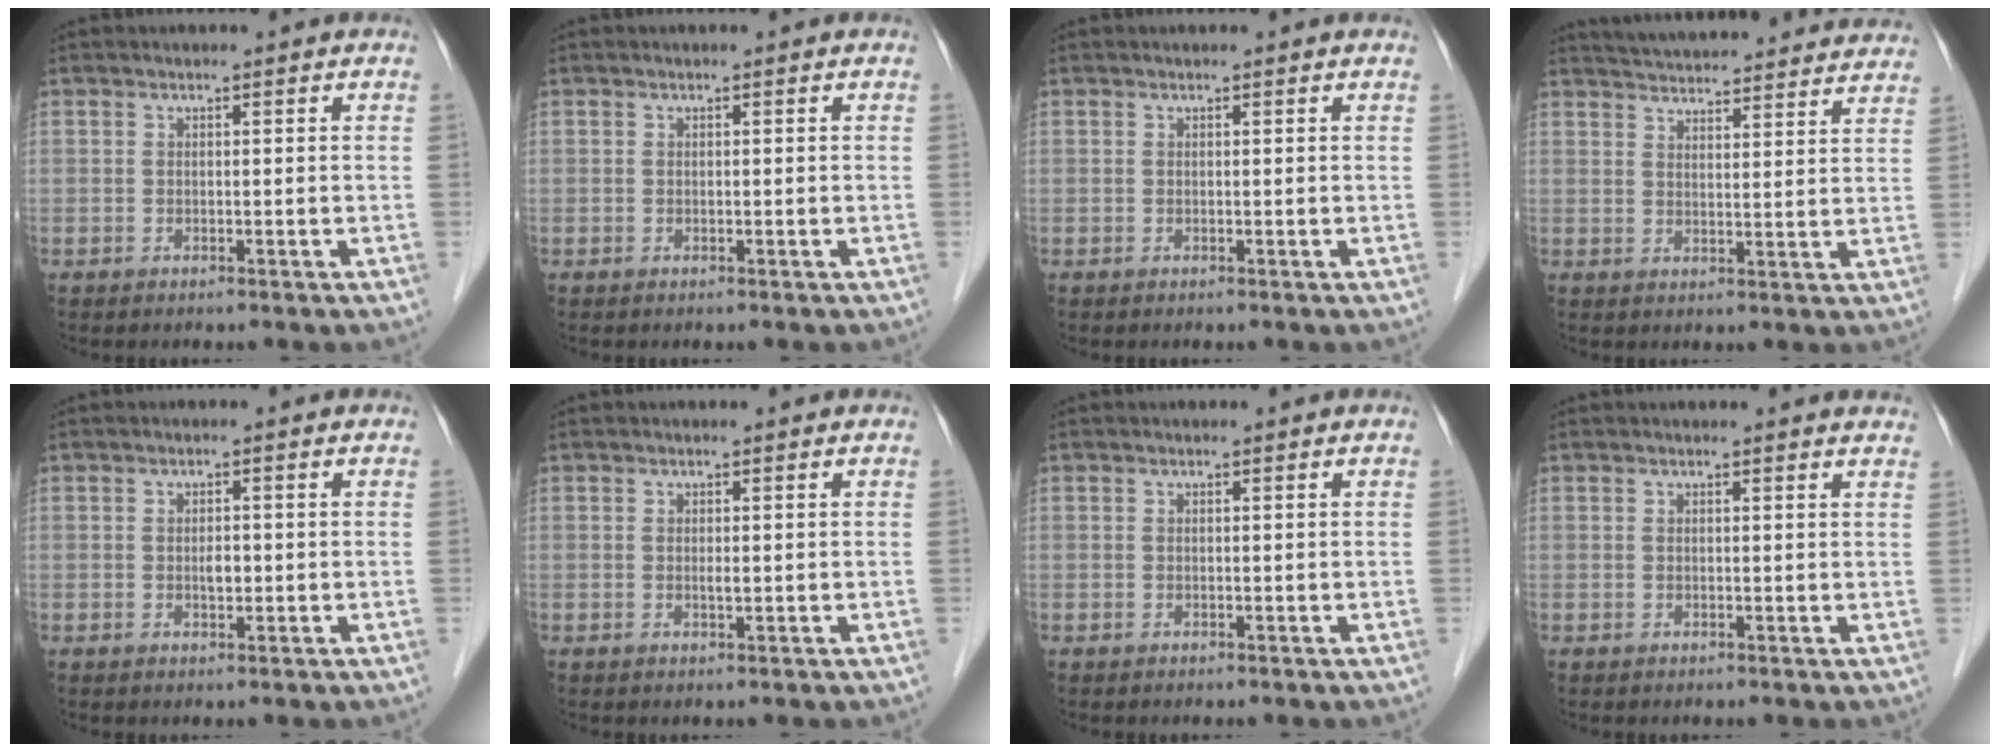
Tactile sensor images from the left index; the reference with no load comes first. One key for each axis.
{"total": 0.0}
{"total": 0.7, "fx": 0.7, "fy": 0.0, "fz": 0.2, "tx": -0.006, "ty": 0.004, "tz": 0.007}
{"total": 23.8, "fx": 22.5, "fy": 3.2, "fz": 7.0, "tx": -0.113, "ty": -0.012, "tz": 0.282}
{"total": 1.5, "fx": -0.2, "fy": 0.7, "fz": 1.3, "tx": -0.022, "ty": 0.001, "tz": -0.002}
{"total": 0.8, "fx": 0.1, "fy": 0.2, "fz": 0.7, "tx": -0.014, "ty": -0.002, "tz": 0.001}
{"total": 0.0}
{"total": 3.9, "fx": 3.8, "fy": 0.4, "fz": 1.0, "tx": -0.011, "ty": 0.004, "tz": 0.025}